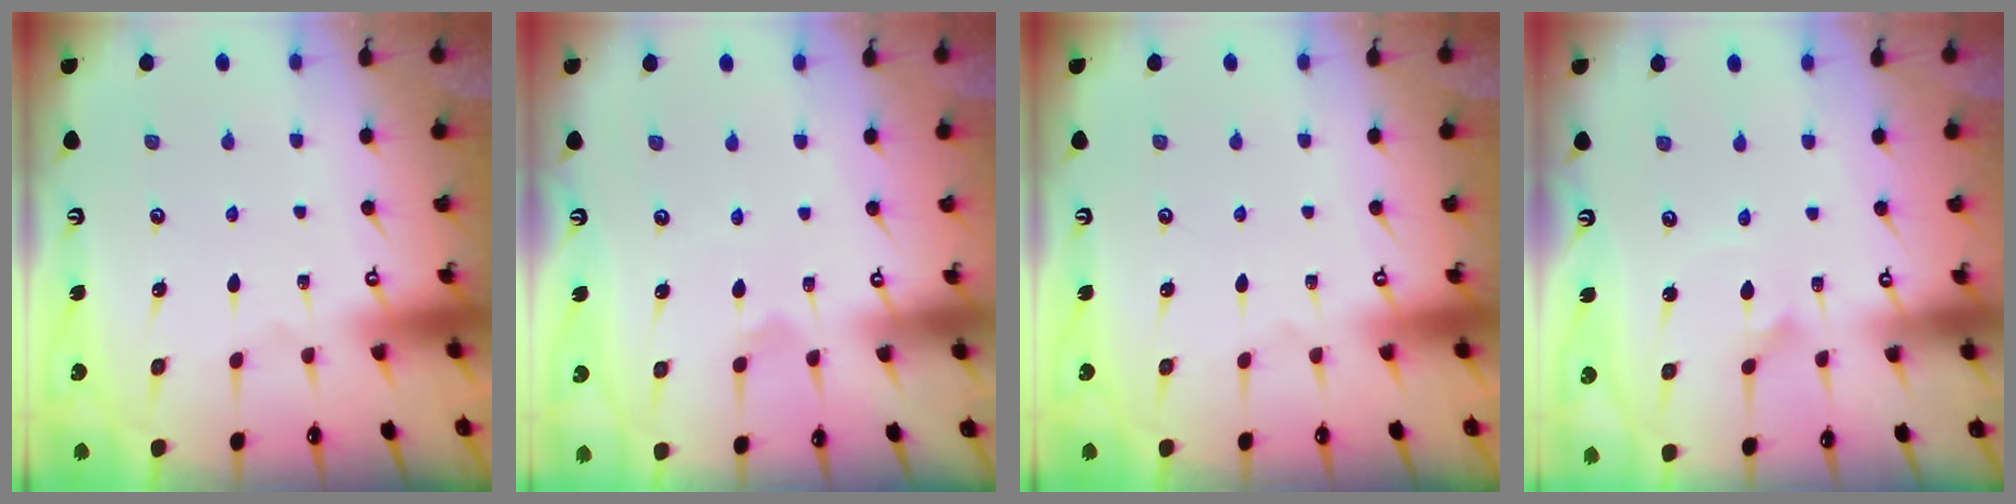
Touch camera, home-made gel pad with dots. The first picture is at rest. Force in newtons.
{"total": 2.8, "press": 2.8, "slide": 0.6}
{"total": 0.0}
{"total": 1.6, "press": 1.6, "slide": 0.1}